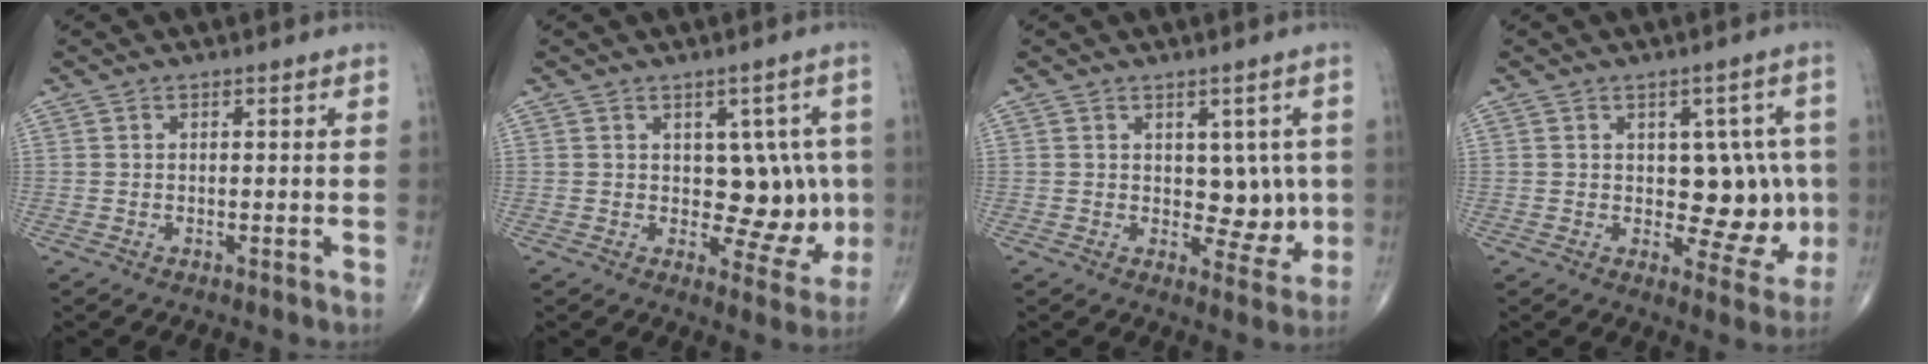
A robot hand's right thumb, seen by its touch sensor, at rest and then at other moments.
{"total": 9.2, "force": [0.1, 6.0, 7.0], "torque": [-0.026, -0.008, 0.009]}
{"total": 6.7, "force": [0.4, 4.5, 4.9], "torque": [-0.020, -0.011, 0.013]}
{"total": 10.3, "force": [-0.2, 6.4, 8.1], "torque": [-0.042, 0.000, 0.006]}